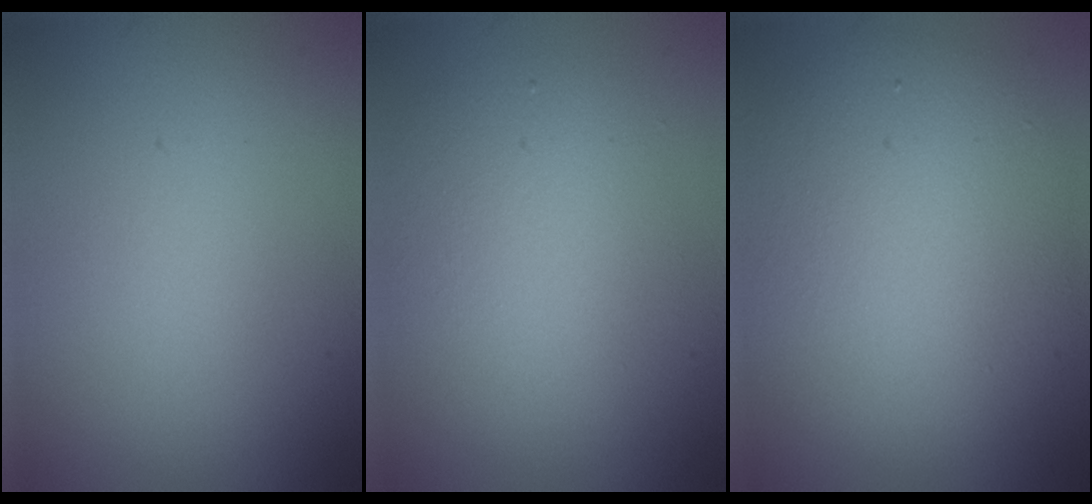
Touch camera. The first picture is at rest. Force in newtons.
{"total": 4.5, "press": 4.5, "slide": 0.2}
{"total": 8.2, "press": 8.2, "slide": 0.5}